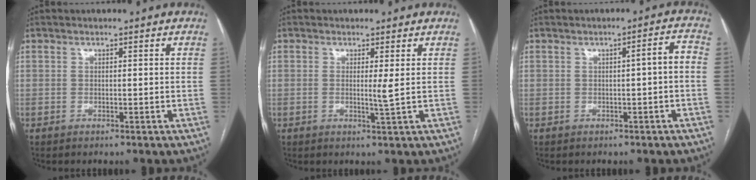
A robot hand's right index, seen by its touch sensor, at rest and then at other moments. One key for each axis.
{"total": 1.9, "fx": 0.3, "fy": -0.5, "fz": 1.8, "tx": -0.032, "ty": -0.005, "tz": 0.004}
{"total": 2.7, "fx": -0.4, "fy": 0.3, "fz": 2.7, "tx": -0.031, "ty": 0.008, "tz": -0.006}